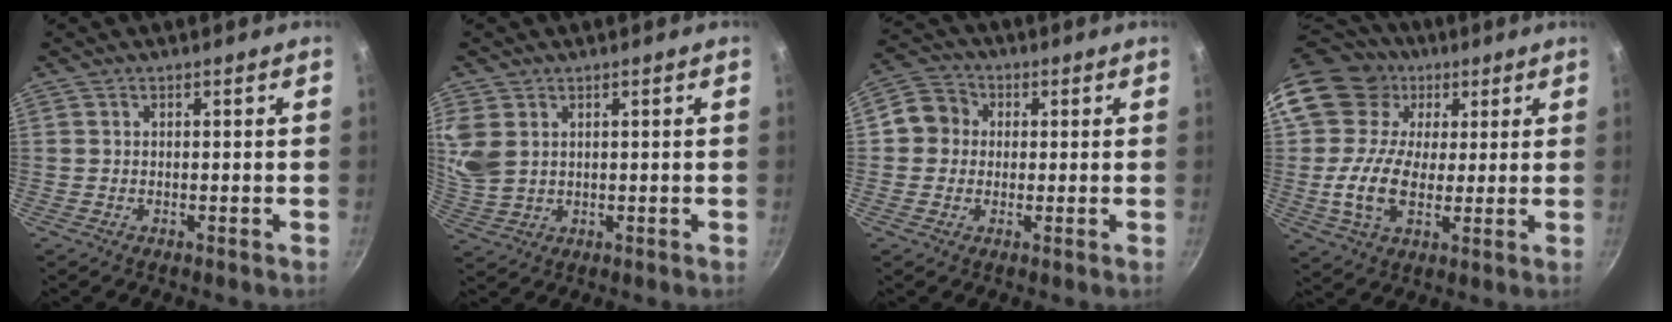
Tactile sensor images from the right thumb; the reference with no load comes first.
{"total": 6.6, "force": [2.3, 4.6, 4.2], "torque": [-0.081, -0.009, 0.054]}
{"total": 5.3, "force": [0.5, 5.1, 1.5], "torque": [0.009, 0.009, -0.009]}
{"total": 16.3, "force": [4.2, 12.8, 9.2], "torque": [-0.151, 0.002, 0.070]}